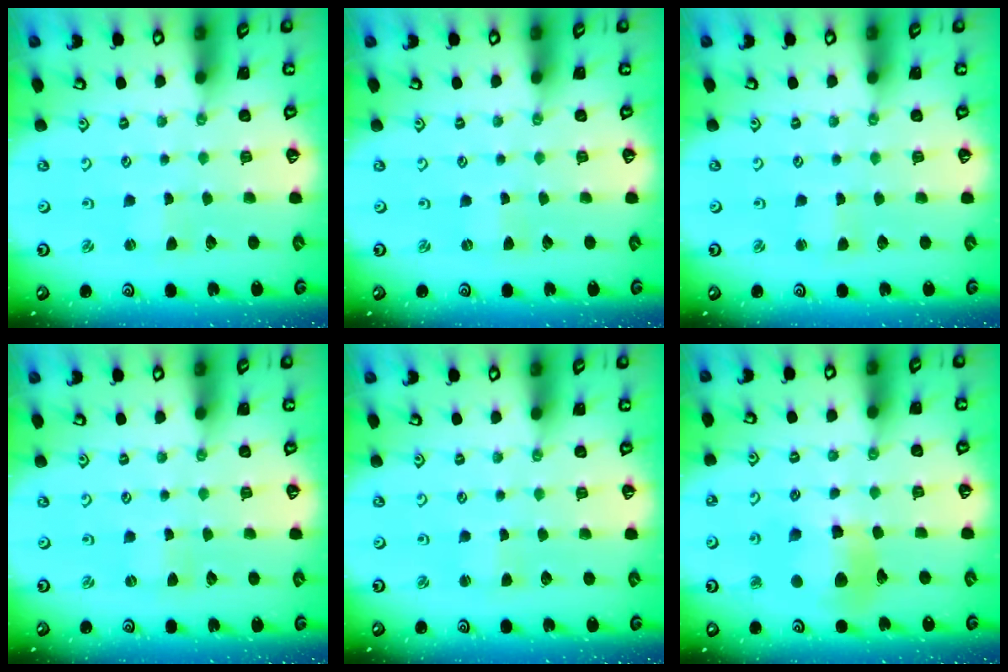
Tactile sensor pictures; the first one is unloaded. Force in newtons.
{"total": 0.0}
{"total": 2.0, "press": 2.0, "slide": 0.3}
{"total": 0.0}
{"total": 1.9, "press": 1.8, "slide": 0.3}
{"total": 11.1, "press": 11.1, "slide": 0.9}